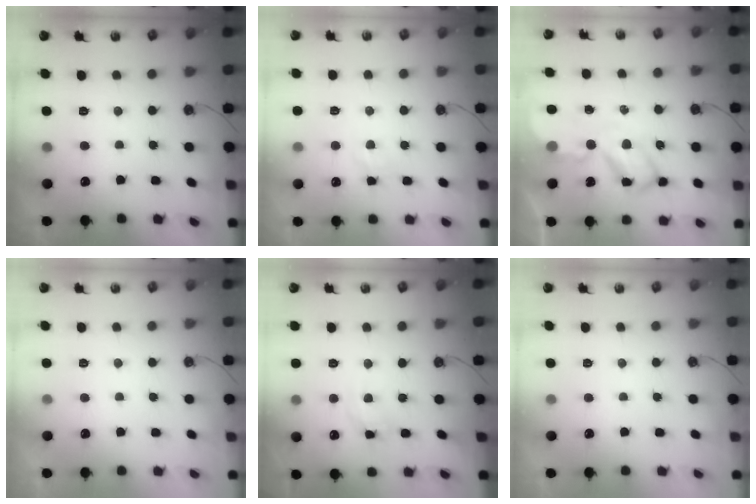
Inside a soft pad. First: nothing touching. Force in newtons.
{"total": 3.0, "press": 2.9, "slide": 0.5}
{"total": 11.0, "press": 11.0, "slide": 1.1}
{"total": 0.0}
{"total": 9.6, "press": 9.6, "slide": 0.7}
{"total": 0.0}